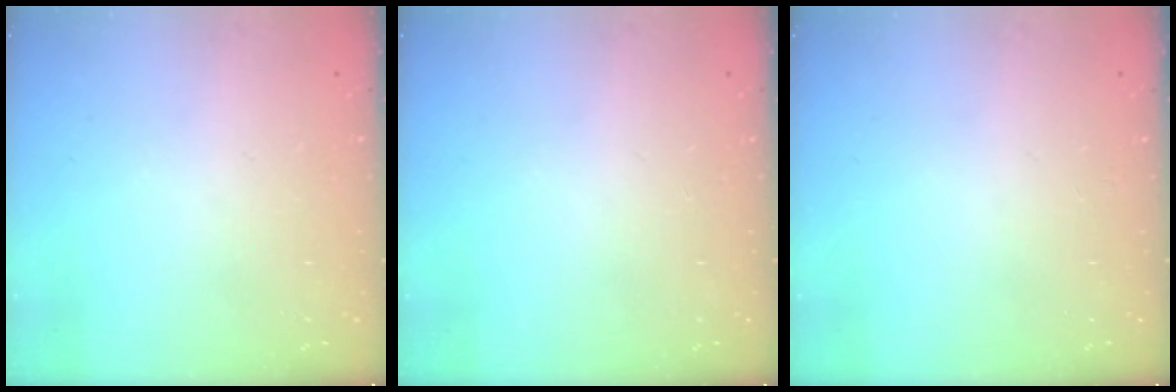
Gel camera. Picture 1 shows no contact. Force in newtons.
{"total": 0.0}
{"total": 0.0}